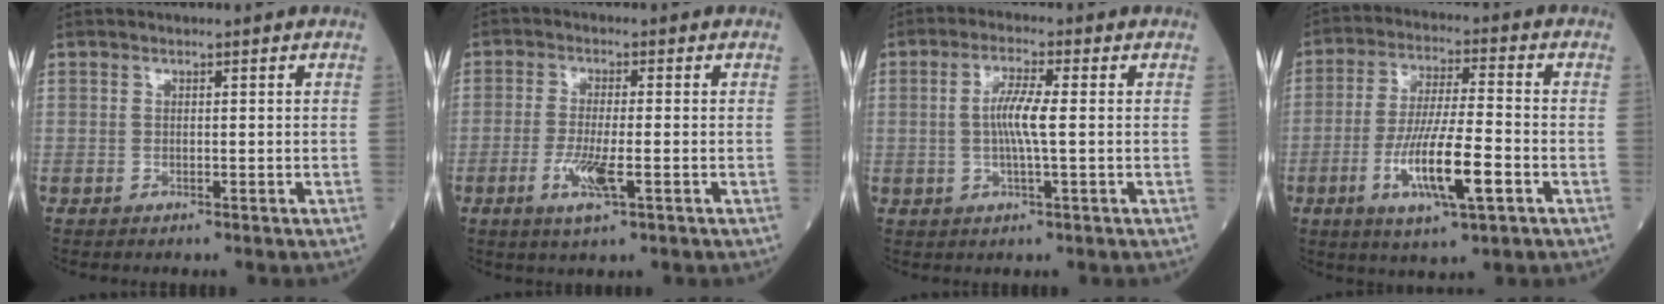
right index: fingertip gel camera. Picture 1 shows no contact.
{"total": 5.2, "force": [-1.9, 0.6, 4.8], "torque": [-0.107, -0.011, -0.033]}
{"total": 5.1, "force": [0.1, 0.2, 5.1], "torque": [-0.105, 0.002, -0.001]}
{"total": 11.7, "force": [-4.0, 1.5, 10.9], "torque": [-0.207, -0.012, -0.071]}